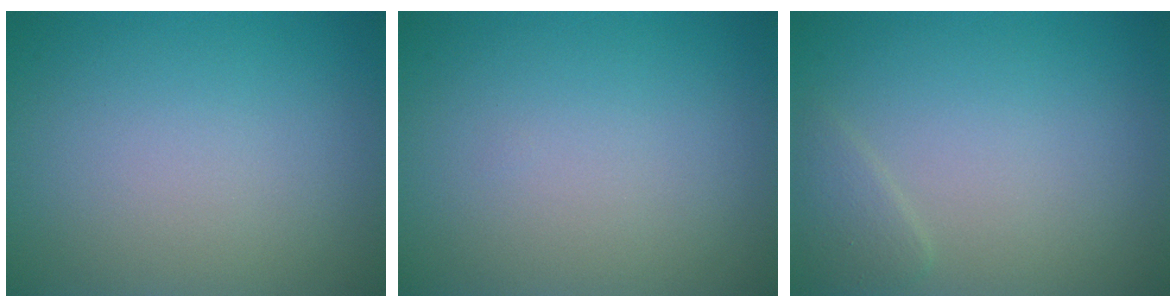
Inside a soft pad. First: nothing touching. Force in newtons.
{"total": 0.0}
{"total": 1.3, "press": 1.3, "slide": 0.1}